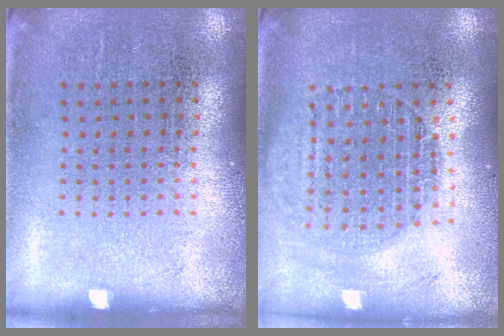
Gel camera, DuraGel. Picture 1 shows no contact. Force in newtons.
{"total": 1.6, "press": 1.4, "slide": 0.7}